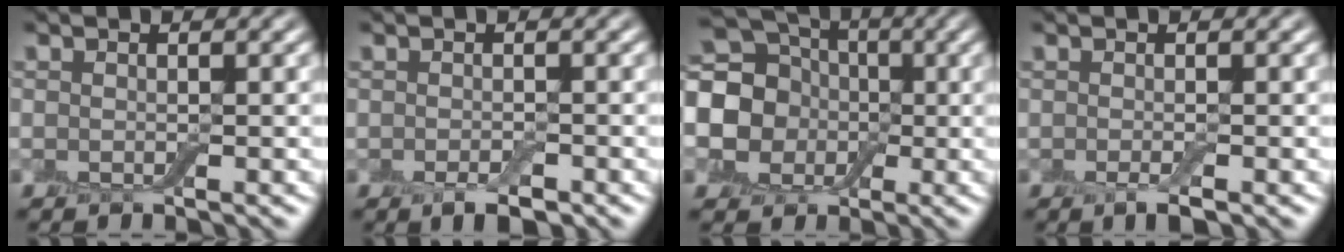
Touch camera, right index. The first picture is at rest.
{"total": 2.2, "force": [-1.2, 0.8, 1.6], "torque": [-0.026, -0.004, -0.019]}
{"total": 13.0, "force": [-0.1, 11.6, 5.9], "torque": [-0.158, 0.019, -0.030]}
{"total": 1.6, "force": [-0.7, 0.3, 1.4], "torque": [-0.022, -0.006, -0.014]}